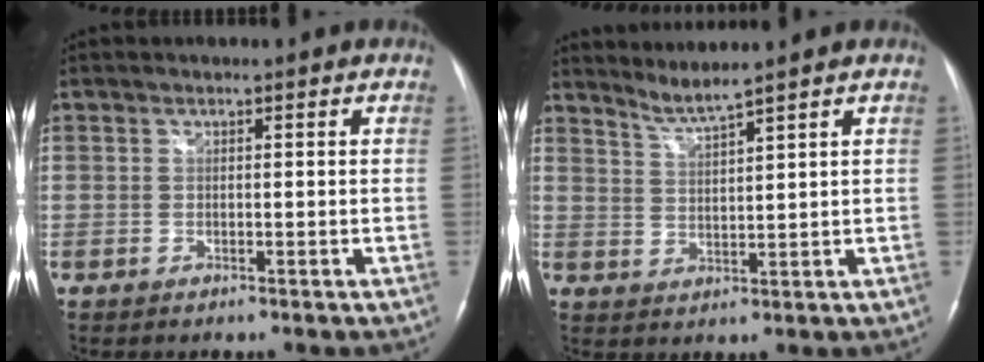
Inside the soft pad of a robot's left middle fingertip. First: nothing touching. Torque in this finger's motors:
{"motor_torque": [-0.24, -0.20, -0.08, 0.00]}